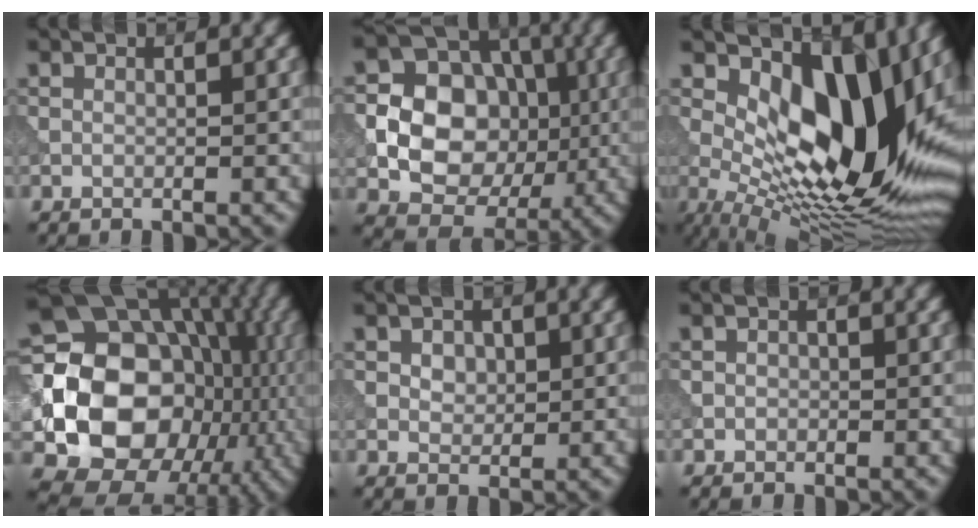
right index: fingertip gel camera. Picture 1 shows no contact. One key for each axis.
{"total": 10.9, "fx": -0.8, "fy": 9.1, "fz": 6.0, "tx": -0.091, "ty": 0.007, "tz": -0.029}
{"total": 14.8, "fx": 2.4, "fy": 7.0, "fz": 12.8, "tx": -0.175, "ty": -0.005, "tz": 0.033}
{"total": 16.0, "fx": -2.2, "fy": 13.1, "fz": 8.9, "tx": -0.148, "ty": -0.016, "tz": -0.047}
{"total": 2.1, "fx": 0.8, "fy": 1.6, "fz": 1.2, "tx": -0.026, "ty": 0.000, "tz": 0.011}
{"total": 0.6, "fx": -0.2, "fy": 0.6, "fz": 0.1, "tx": -0.002, "ty": -0.002, "tz": -0.006}